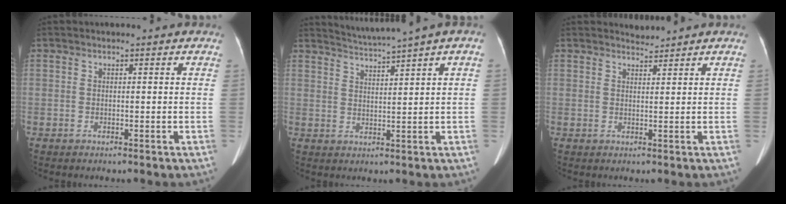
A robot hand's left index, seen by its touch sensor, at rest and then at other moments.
{"total": 4.4, "force": [3.6, -1.3, 2.0], "torque": [-0.037, 0.003, 0.067]}
{"total": 1.3, "force": [1.3, -0.2, -0.4], "torque": [-0.004, -0.001, 0.024]}